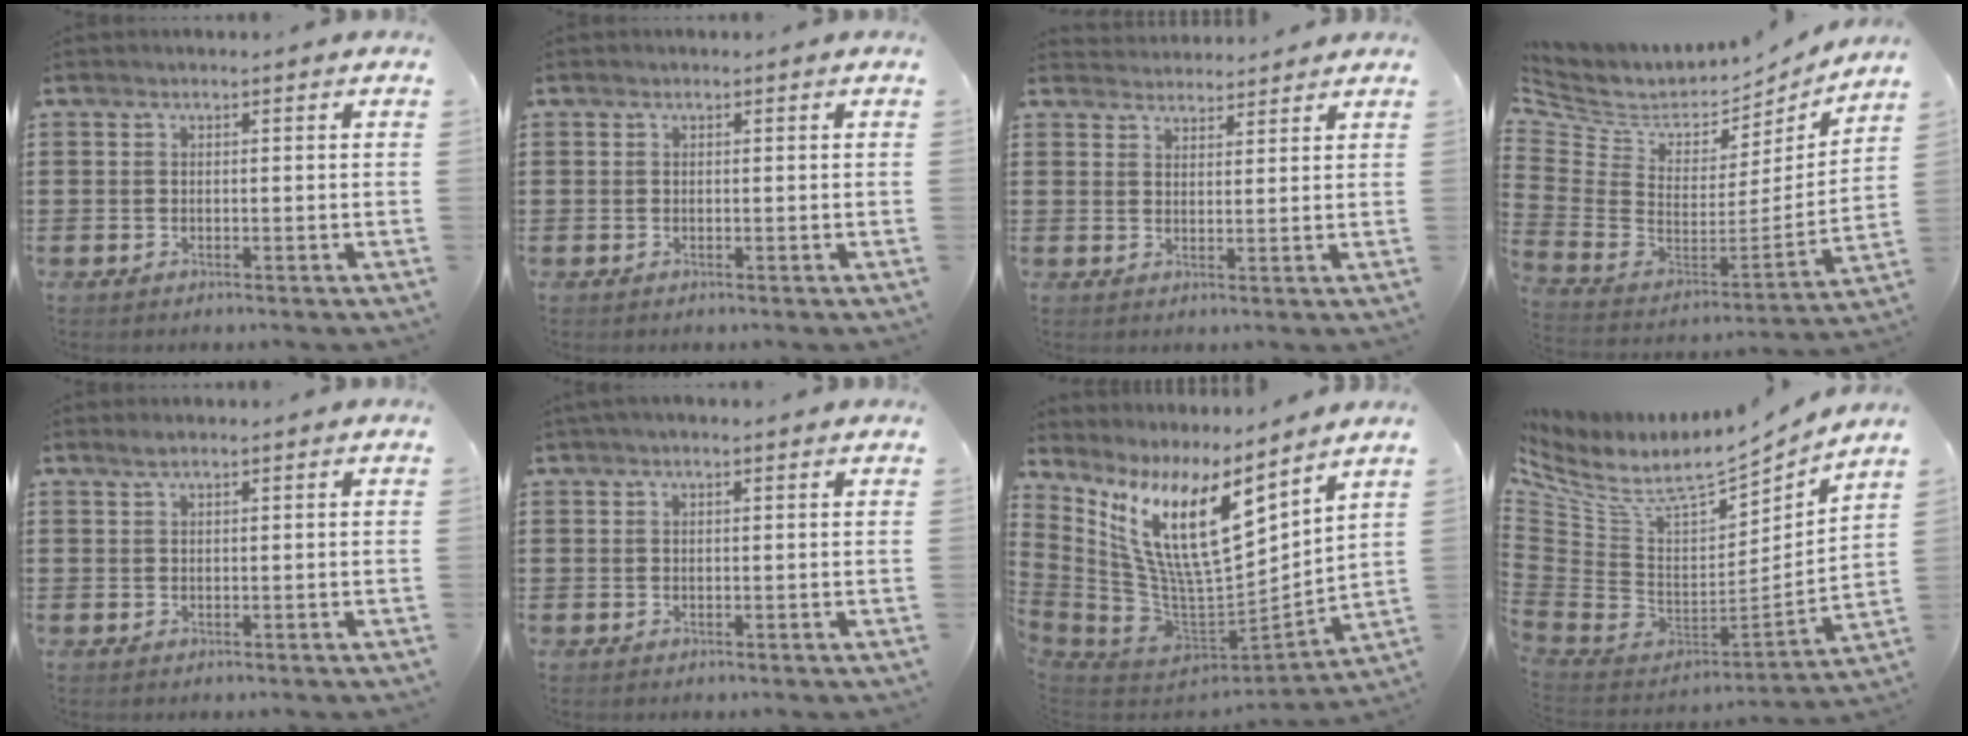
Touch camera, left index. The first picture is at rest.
{"total": 0.0}
{"total": 2.6, "force": [2.6, 0.3, -0.4], "torque": [0.000, -0.007, 0.050]}
{"total": 4.5, "force": [3.5, 2.6, 0.8], "torque": [-0.049, -0.045, 0.060]}
{"total": 1.2, "force": [0.8, 0.2, 0.8], "torque": [-0.016, 0.001, 0.015]}
{"total": 1.0, "force": [0.7, 0.2, 0.8], "torque": [-0.015, 0.002, 0.012]}
{"total": 15.6, "force": [7.4, 4.6, 12.9], "torque": [-0.292, -0.045, 0.122]}
{"total": 8.7, "force": [6.5, 3.1, 4.9], "torque": [-0.123, -0.062, 0.110]}